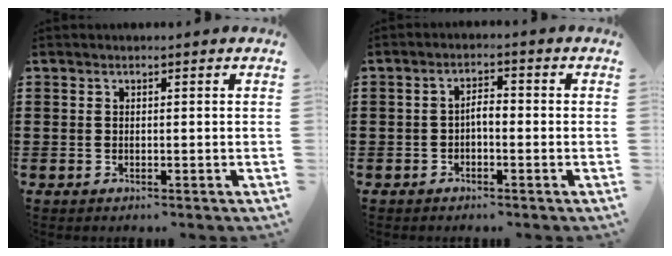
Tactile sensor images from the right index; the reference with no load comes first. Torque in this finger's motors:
{"motor_torque": [0.57, 0.18, 0.07, 0.04]}